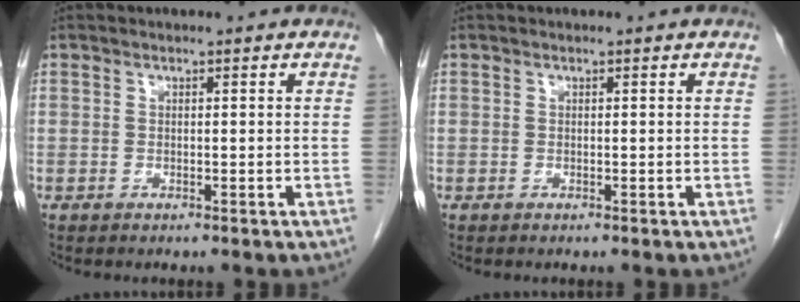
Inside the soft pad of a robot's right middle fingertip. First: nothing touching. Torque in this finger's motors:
{"motor_torque": [0.08, -0.11, 0.01, 0.00]}